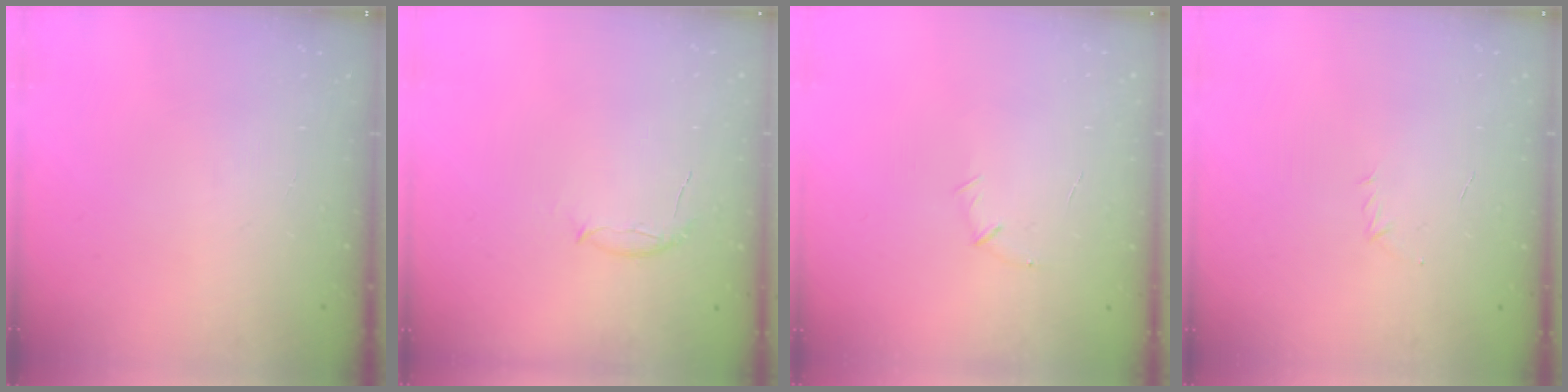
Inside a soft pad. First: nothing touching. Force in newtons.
{"total": 5.6, "press": 5.5, "slide": 0.9}
{"total": 5.2, "press": 5.0, "slide": 1.1}
{"total": 2.9, "press": 2.8, "slide": 0.7}